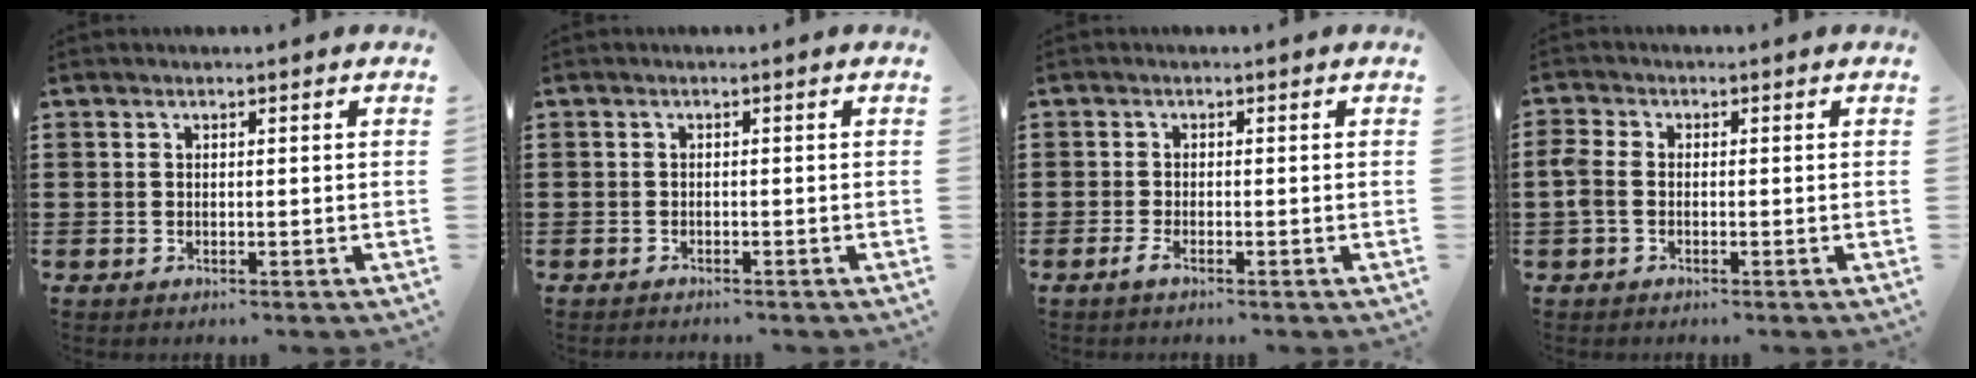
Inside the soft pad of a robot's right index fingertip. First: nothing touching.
{"total": 0.9, "force": [-0.8, 0.2, -0.2], "torque": [0.003, 0.003, -0.020]}
{"total": 1.2, "force": [-0.9, 0.0, 0.9], "torque": [-0.023, -0.007, -0.018]}
{"total": 2.4, "force": [-0.7, 1.5, 1.7], "torque": [-0.056, -0.005, -0.020]}